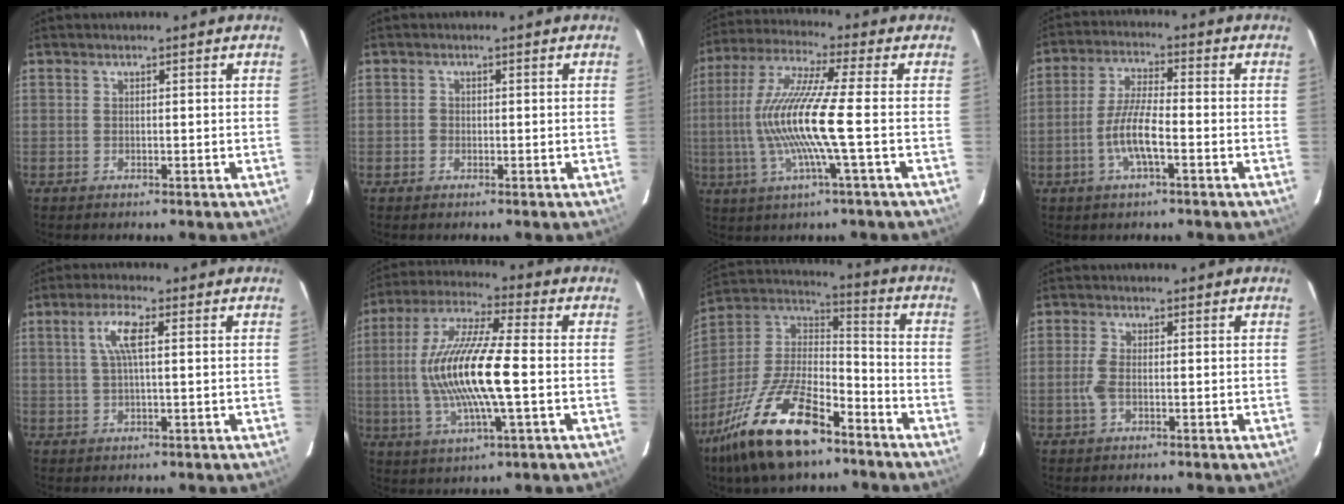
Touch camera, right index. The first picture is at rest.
{"total": 1.0, "force": [-0.4, 0.9, 0.1], "torque": [-0.001, 0.001, -0.006]}
{"total": 14.0, "force": [-2.1, -0.7, 13.9], "torque": [-0.278, -0.004, -0.039]}
{"total": 7.7, "force": [-2.9, 1.5, 6.9], "torque": [-0.144, 0.001, -0.057]}
{"total": 5.1, "force": [1.2, 0.9, 4.8], "torque": [-0.096, 0.006, 0.023]}
{"total": 16.9, "force": [-1.2, 3.0, 16.6], "torque": [-0.330, 0.003, -0.027]}
{"total": 22.0, "force": [-13.7, 8.5, 15.0], "torque": [-0.310, -0.019, -0.247]}
{"total": 3.1, "force": [-0.7, 1.0, 2.8], "torque": [-0.066, 0.000, -0.016]}